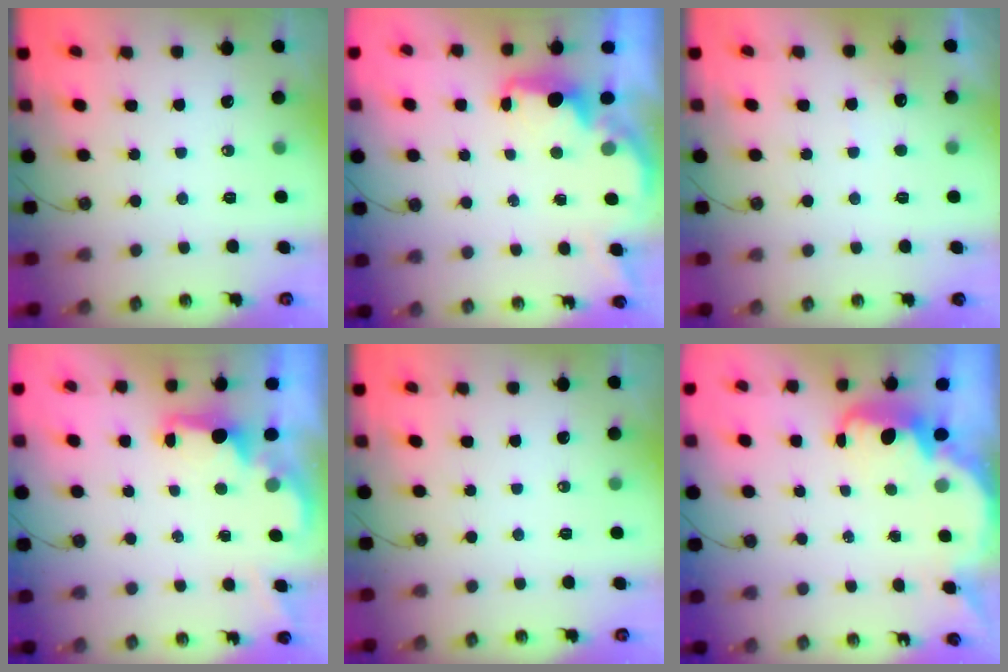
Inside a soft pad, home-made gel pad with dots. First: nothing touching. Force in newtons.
{"total": 2.1, "press": 2.0, "slide": 0.8}
{"total": 4.4, "press": 4.2, "slide": 1.2}
{"total": 1.8, "press": 1.6, "slide": 0.7}
{"total": 0.0}
{"total": 3.8, "press": 3.8, "slide": 0.3}